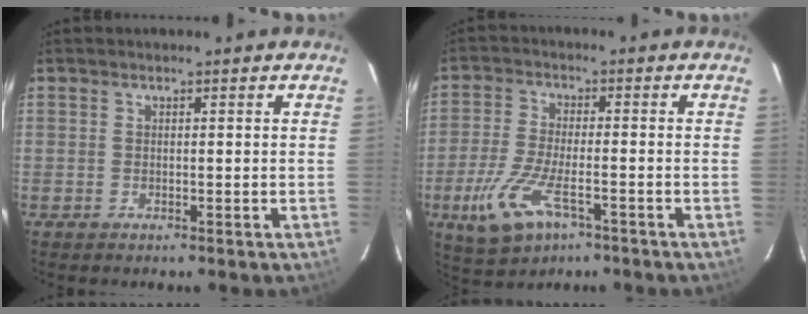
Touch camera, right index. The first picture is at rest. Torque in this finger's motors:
{"motor_torque": [1.05, -0.60, 0.39, 0.09]}